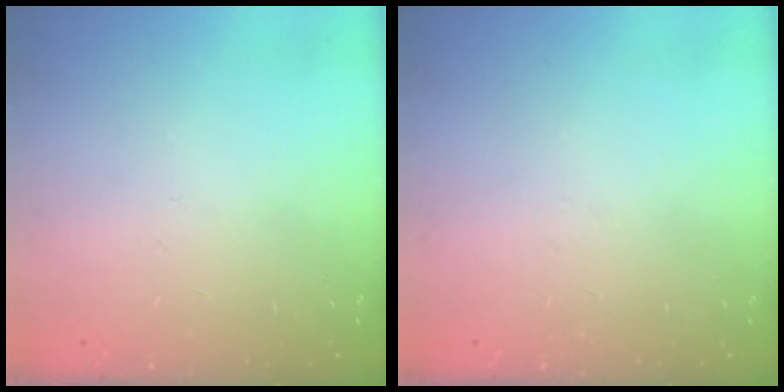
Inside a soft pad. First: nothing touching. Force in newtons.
{"total": 0.0}